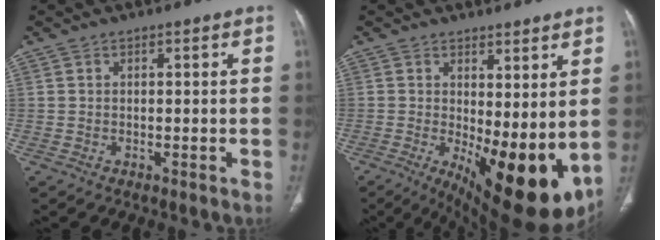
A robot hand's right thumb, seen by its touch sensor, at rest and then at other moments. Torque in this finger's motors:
{"motor_torque": [1.27, 3.73, 0.29, 0.08, 0.49]}